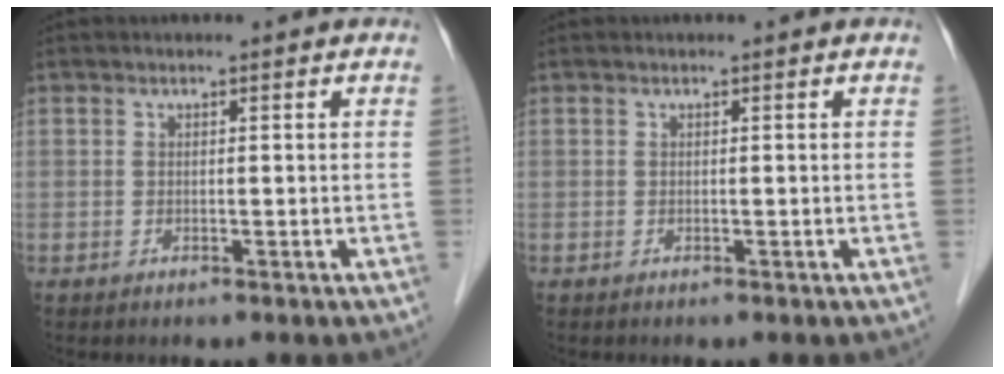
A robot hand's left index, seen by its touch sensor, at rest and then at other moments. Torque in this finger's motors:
{"motor_torque": [-0.06, -0.06, 0.00, 0.00]}